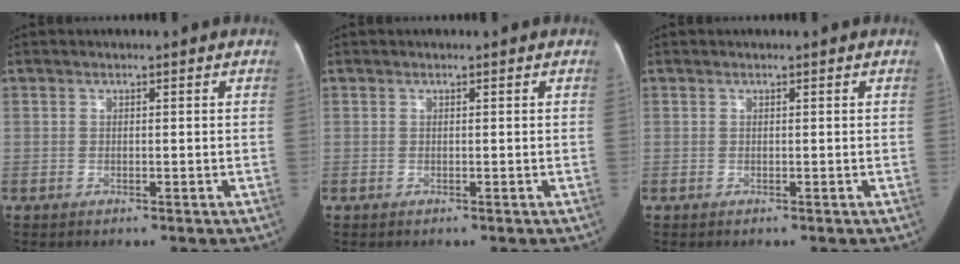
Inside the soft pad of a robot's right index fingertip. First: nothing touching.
{"total": 0.0}
{"total": 0.0}